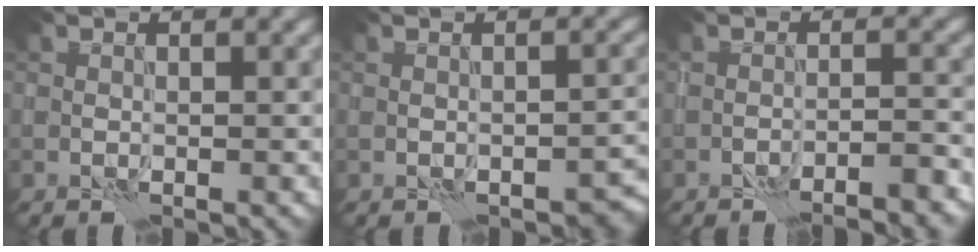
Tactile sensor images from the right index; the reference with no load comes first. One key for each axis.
{"total": 2.3, "fx": -1.6, "fy": 0.9, "fz": 1.5, "tx": -0.017, "ty": -0.003, "tz": -0.015}
{"total": 3.9, "fx": -3.3, "fy": 0.5, "fz": 2.0, "tx": -0.029, "ty": 0.012, "tz": -0.049}